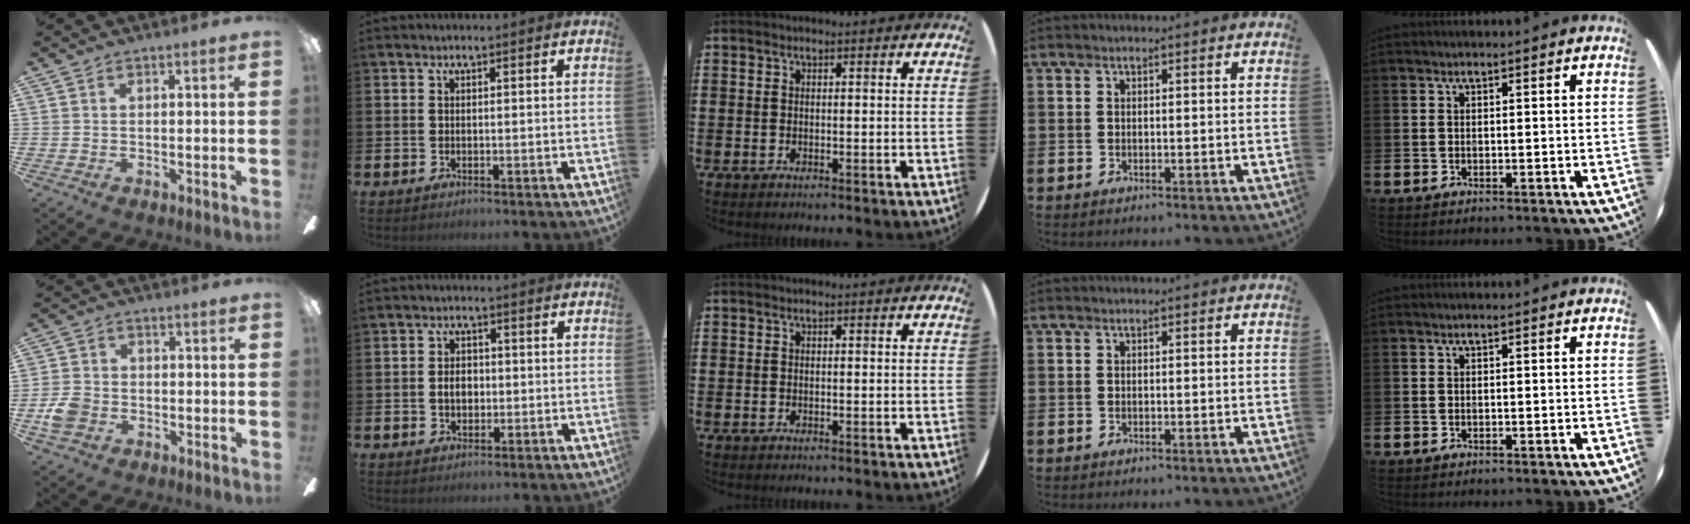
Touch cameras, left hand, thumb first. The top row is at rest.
{"thumb": {"total": 5.7, "force": [-2.2, 4.4, 2.8], "torque": [-0.055, 0.012, -0.043]}, "index": {"total": 3.1, "force": [-0.2, 2.3, 2.0], "torque": [-0.024, 0.003, -0.010]}}